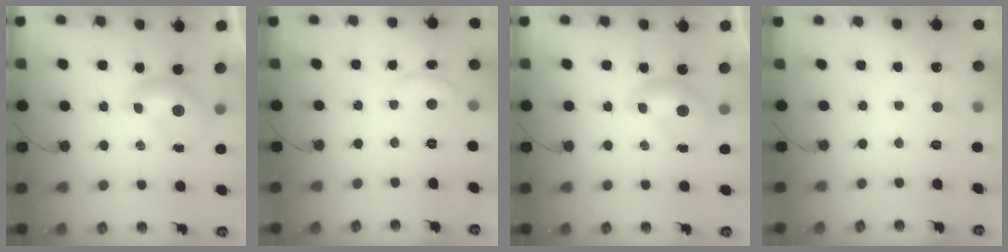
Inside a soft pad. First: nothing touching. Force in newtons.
{"total": 1.5, "press": 1.3, "slide": 0.7}
{"total": 0.0}
{"total": 2.7, "press": 2.7, "slide": 0.4}